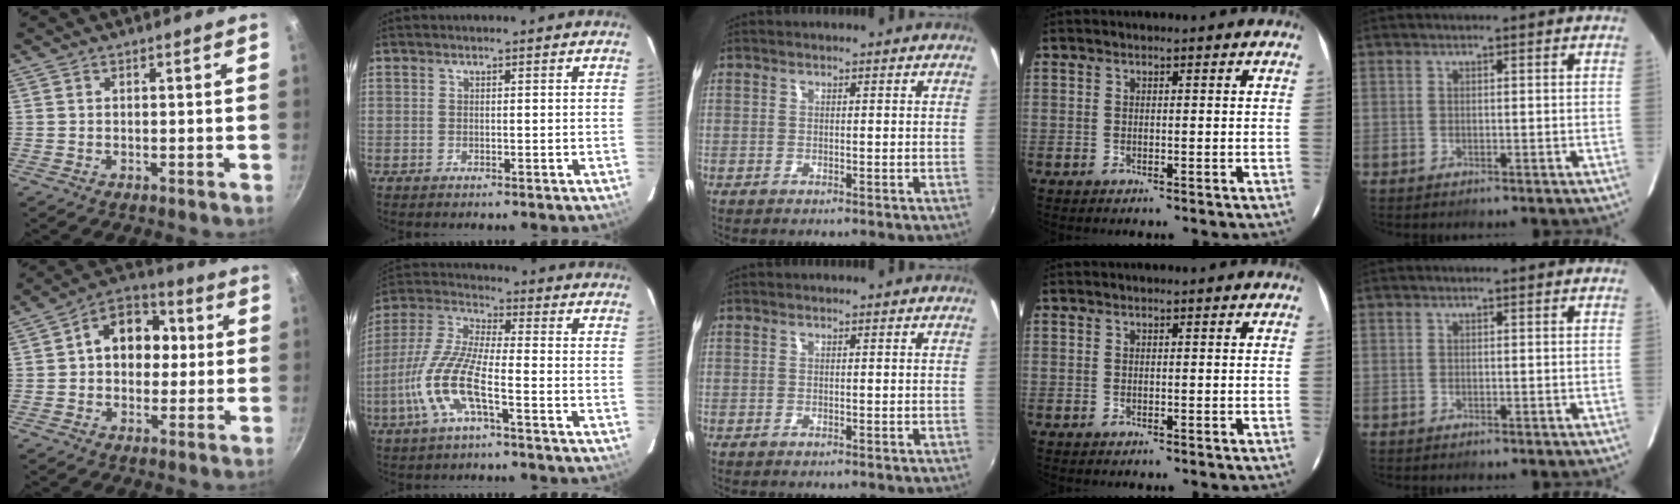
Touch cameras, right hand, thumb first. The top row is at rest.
{"thumb": {"total": 12.0, "force": [1.2, 9.2, 7.6], "torque": [-0.064, 0.028, 0.000]}, "index": {"total": 11.7, "force": [-4.8, 2.1, 10.5], "torque": [-0.234, -0.004, -0.099]}}